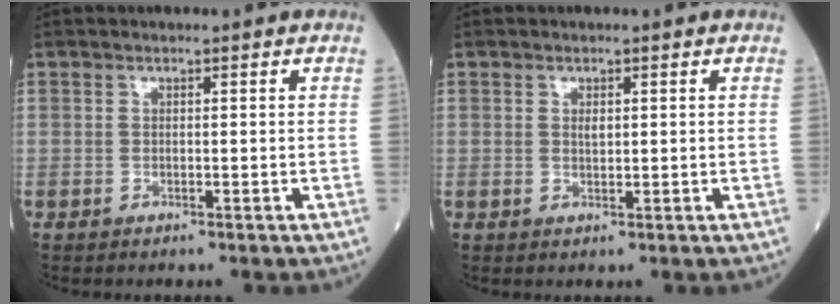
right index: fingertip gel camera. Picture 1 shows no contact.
{"total": 1.0, "force": [0.4, 0.4, 0.8], "torque": [-0.015, -0.003, 0.006]}